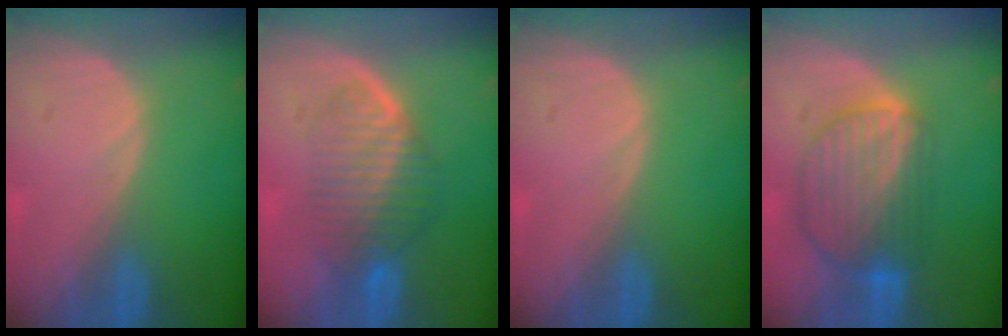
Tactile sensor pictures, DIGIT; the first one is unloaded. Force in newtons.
{"total": 6.7, "press": 6.4, "slide": 1.8}
{"total": 0.0}
{"total": 8.8, "press": 7.7, "slide": 4.2}